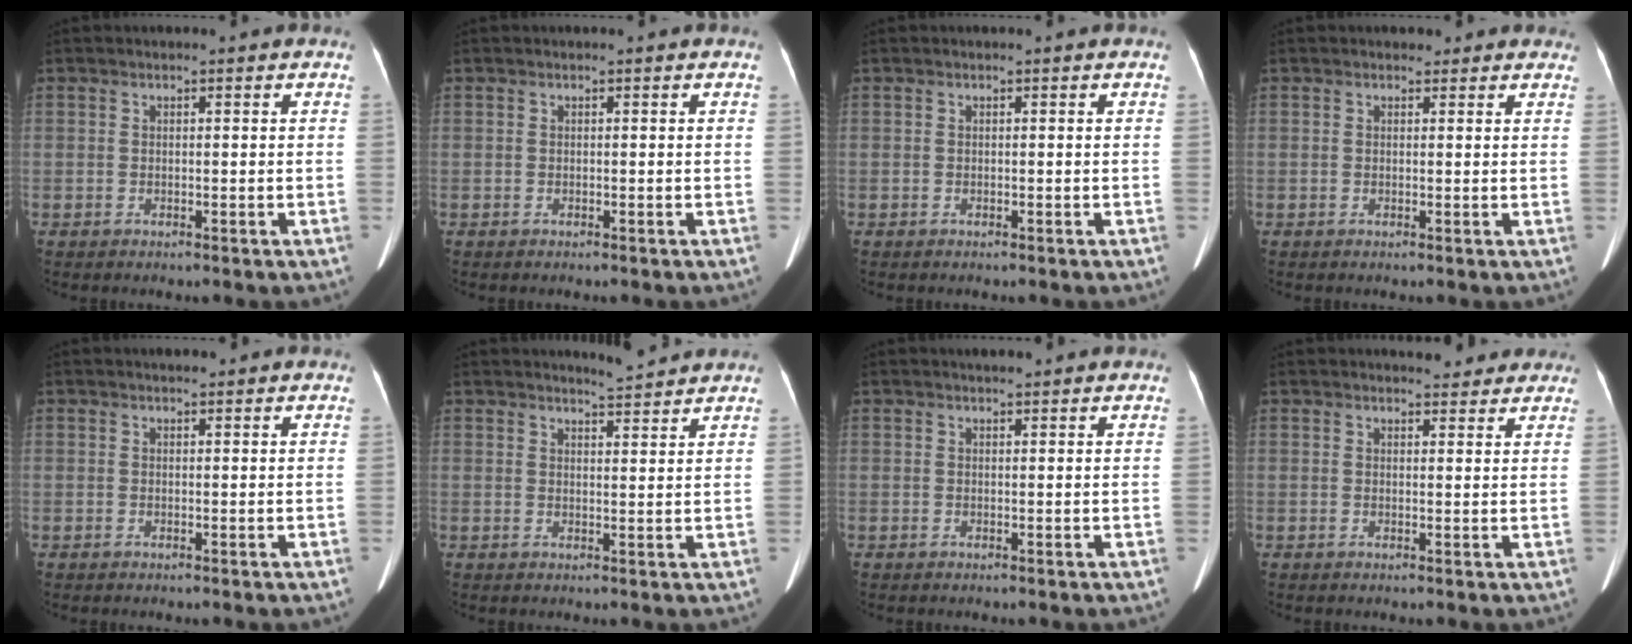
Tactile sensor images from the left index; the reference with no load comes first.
{"total": 0.0}
{"total": 0.0}
{"total": 2.6, "force": [2.1, 1.5, 0.5], "torque": [0.006, 0.006, 0.016]}
{"total": 1.3, "force": [1.1, 0.4, 0.6], "torque": [-0.012, 0.008, 0.017]}
{"total": 3.6, "force": [3.6, -0.2, 0.4], "torque": [-0.016, -0.004, 0.052]}
{"total": 2.0, "force": [1.8, 0.3, 0.9], "torque": [-0.012, 0.013, 0.028]}
{"total": 5.5, "force": [5.0, 1.6, 1.3], "torque": [-0.009, 0.003, 0.052]}